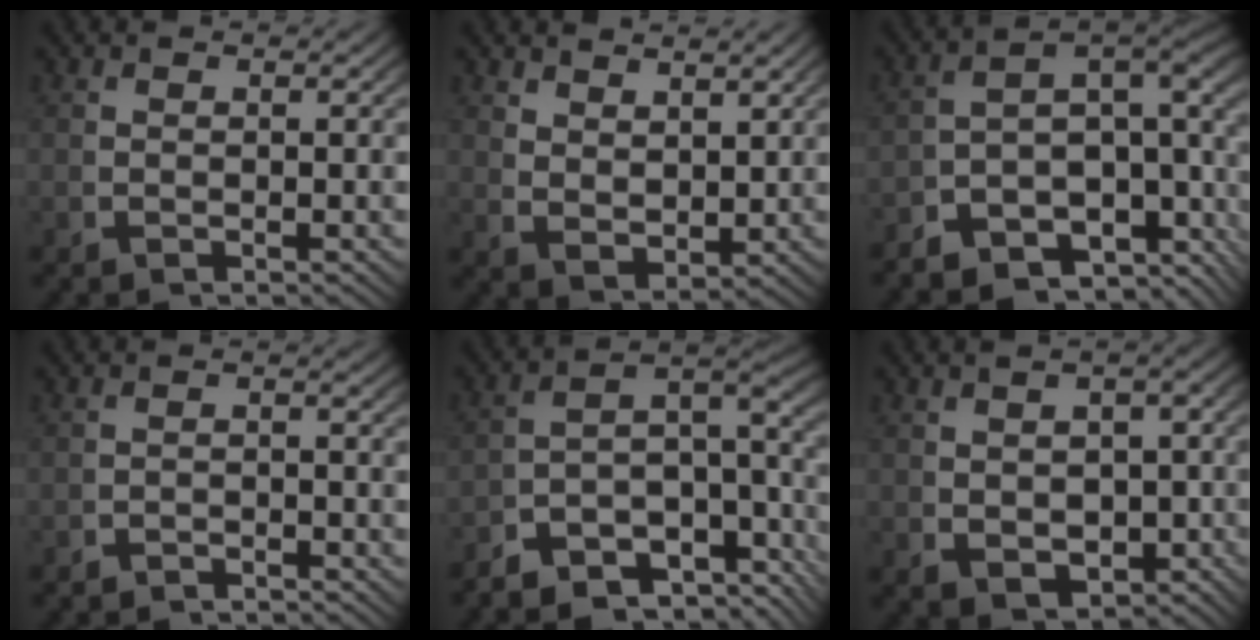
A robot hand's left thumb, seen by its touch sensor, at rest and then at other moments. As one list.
[{"total": 3.1, "force": [1.9, 1.6, 1.8], "torque": [-0.030, -0.014, 0.051]}, {"total": 12.3, "force": [-1.8, 8.2, 8.9], "torque": [-0.128, -0.020, -0.042]}, {"total": 2.1, "force": [-2.1, 0.3, 0.1], "torque": [0.002, -0.010, -0.035]}, {"total": 11.6, "force": [-3.9, 7.3, 8.1], "torque": [-0.134, -0.035, -0.062]}, {"total": 4.9, "force": [-1.1, 3.5, 3.3], "torque": [-0.059, -0.031, 0.005]}]